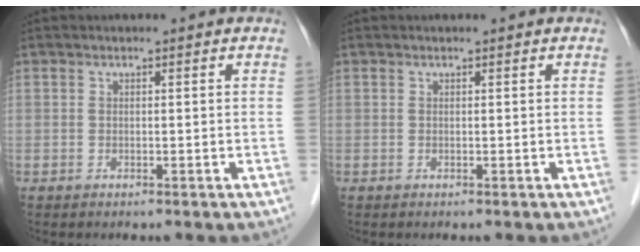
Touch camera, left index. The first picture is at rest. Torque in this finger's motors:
{"motor_torque": [0.00, 0.00, 0.00, 0.00]}